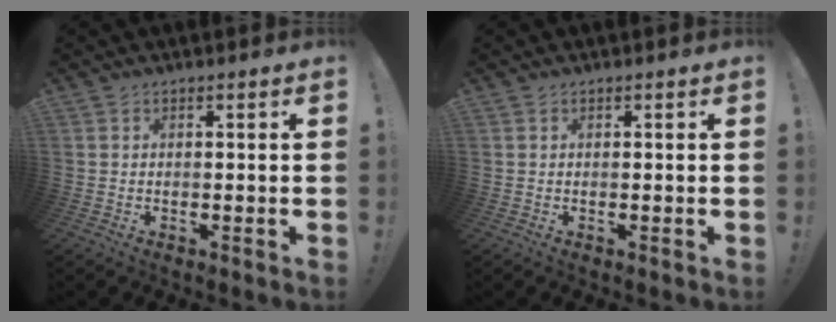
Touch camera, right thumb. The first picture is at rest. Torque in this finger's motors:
{"motor_torque": [-0.06, 0.06, 0.02, -0.02, 0.00]}